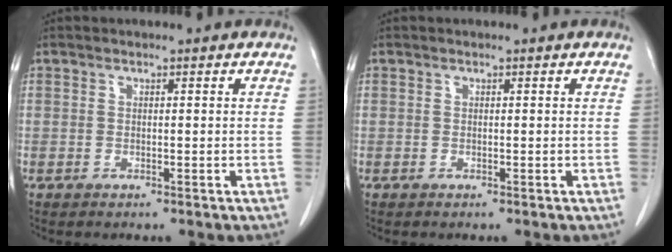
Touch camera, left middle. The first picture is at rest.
{"total": 0.0}